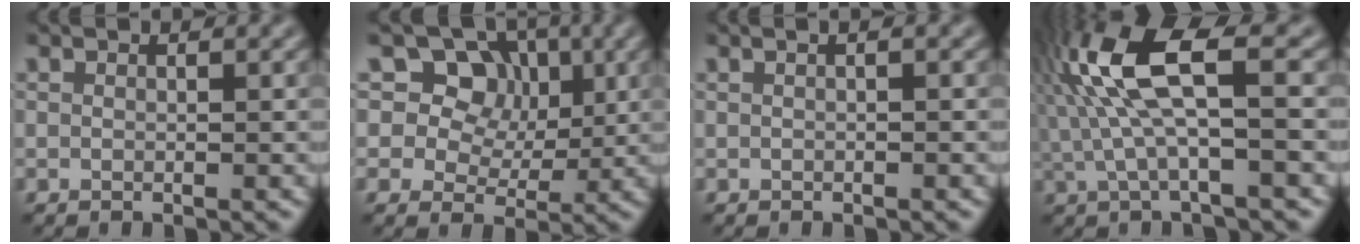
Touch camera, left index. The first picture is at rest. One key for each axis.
{"total": 8.4, "fx": 3.7, "fy": 6.5, "fz": 3.9, "tx": -0.068, "ty": 0.006, "tz": 0.048}
{"total": 1.2, "fx": 0.2, "fy": 0.5, "fz": 1.1, "tx": -0.012, "ty": 0.001, "tz": -0.006}
{"total": 8.1, "fx": 1.3, "fy": 2.3, "fz": 7.6, "tx": -0.171, "ty": 0.020, "tz": 0.023}